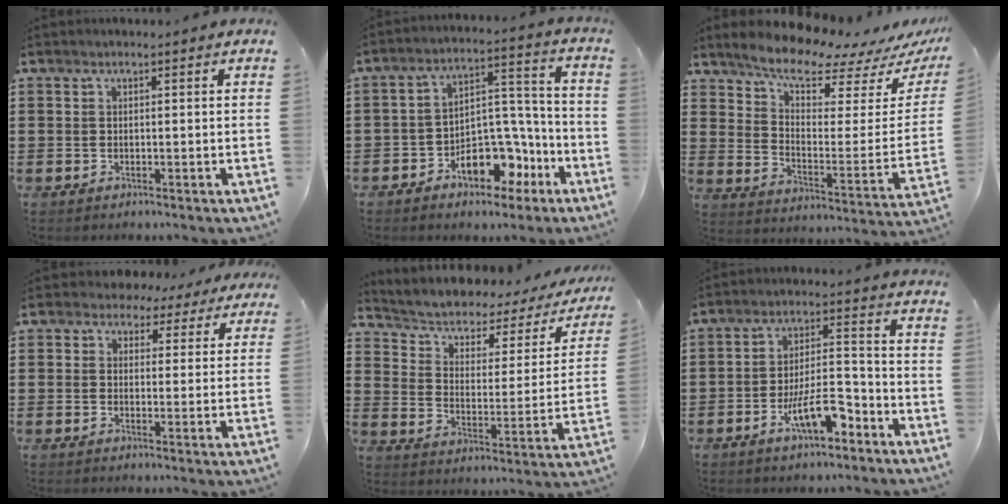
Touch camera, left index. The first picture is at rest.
{"total": 9.6, "force": [-5.9, 5.7, 5.1], "torque": [-0.076, 0.028, -0.104]}
{"total": 9.3, "force": [8.3, 2.0, 3.6], "torque": [-0.095, -0.061, 0.145]}
{"total": 3.2, "force": [2.2, 2.2, 0.6], "torque": [-0.026, 0.005, 0.040]}
{"total": 3.1, "force": [1.5, 2.1, 1.8], "torque": [-0.050, -0.018, 0.014]}
{"total": 8.9, "force": [-5.0, 2.8, 6.8], "torque": [-0.127, 0.010, -0.090]}